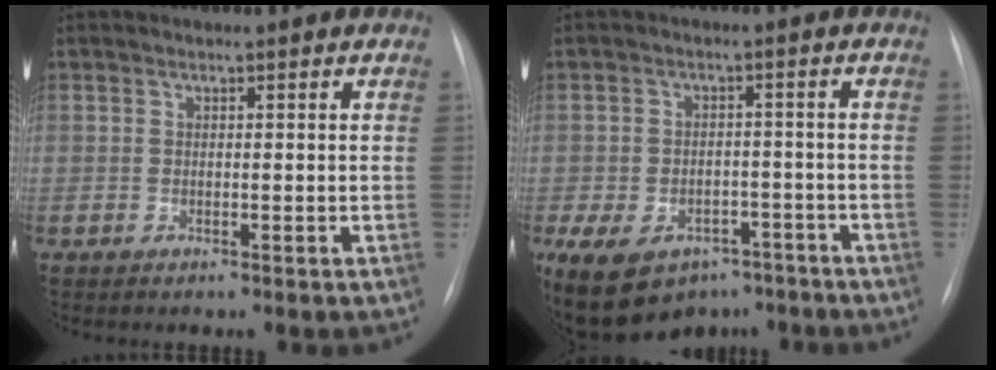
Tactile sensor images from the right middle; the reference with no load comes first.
{"total": 16.4, "force": [-9.9, 10.8, 7.3], "torque": [-0.174, 0.002, -0.133]}